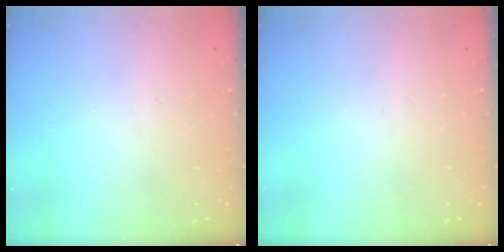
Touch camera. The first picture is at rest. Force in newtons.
{"total": 0.0}